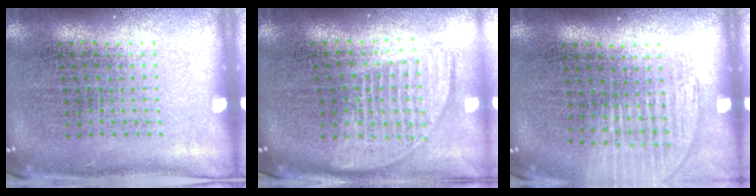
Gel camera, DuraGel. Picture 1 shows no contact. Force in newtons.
{"total": 1.7, "press": 1.4, "slide": 0.9}
{"total": 1.2, "press": 1.1, "slide": 0.4}